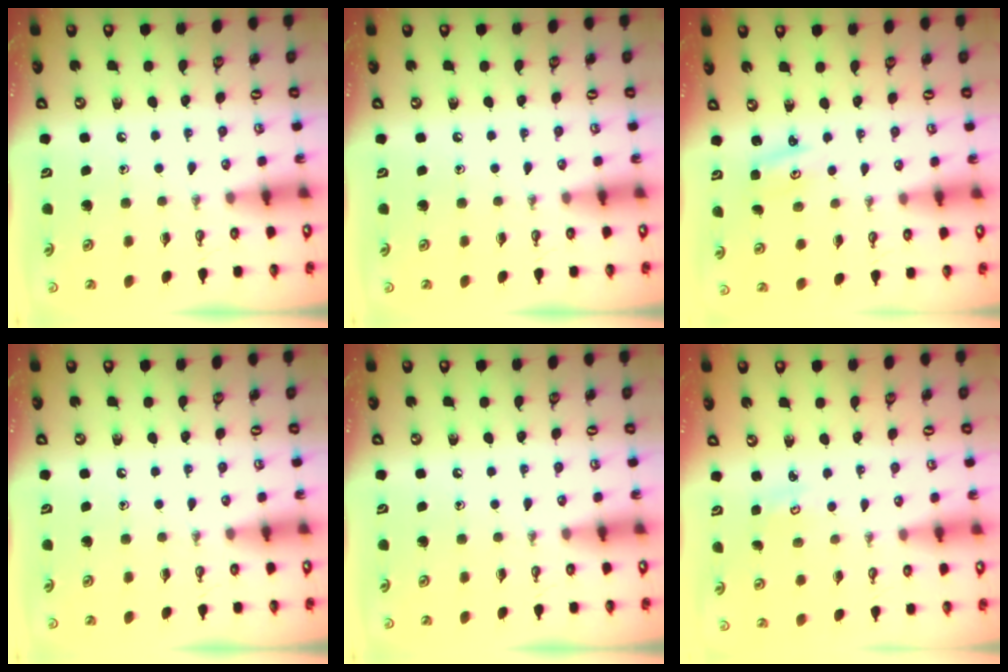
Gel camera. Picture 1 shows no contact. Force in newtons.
{"total": 0.0}
{"total": 2.2, "press": 2.2, "slide": 0.3}
{"total": 0.0}
{"total": 0.0}
{"total": 2.0, "press": 2.0, "slide": 0.3}